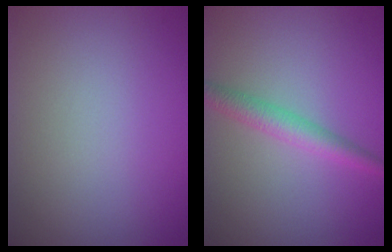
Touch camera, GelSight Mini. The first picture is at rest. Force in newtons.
{"total": 2.5, "press": 2.5, "slide": 0.1}